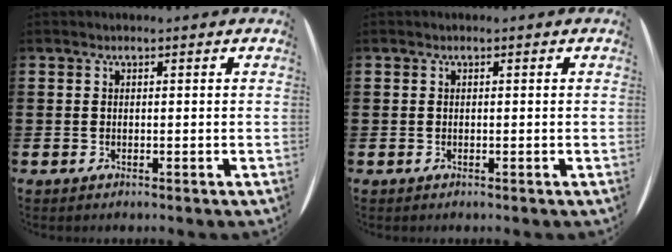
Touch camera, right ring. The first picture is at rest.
{"total": 0.0}